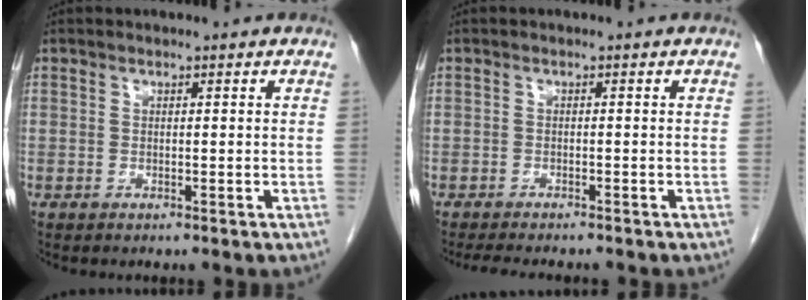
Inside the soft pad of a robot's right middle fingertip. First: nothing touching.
{"total": 6.2, "force": [-5.4, 1.2, 2.7], "torque": [-0.037, -0.010, -0.079]}